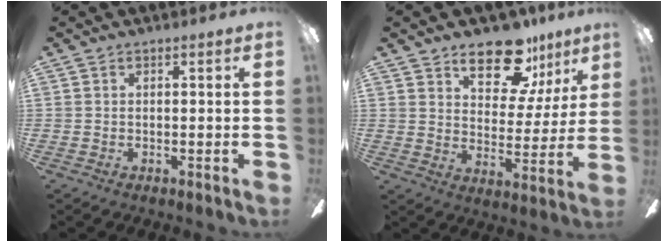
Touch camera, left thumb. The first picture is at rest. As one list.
[{"total": 15.2, "force": [10.8, 7.3, 7.8], "torque": [-0.110, -0.064, 0.189]}]